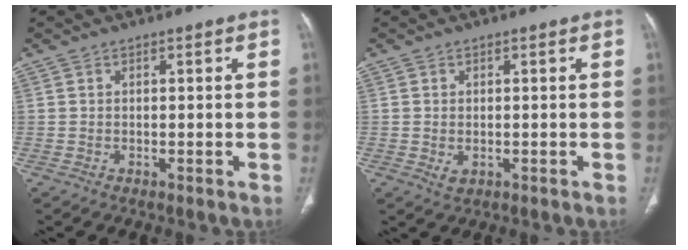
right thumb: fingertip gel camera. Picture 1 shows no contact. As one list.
[{"total": 2.3, "force": [-0.4, 1.6, 1.6], "torque": [-0.031, -0.001, -0.001]}]